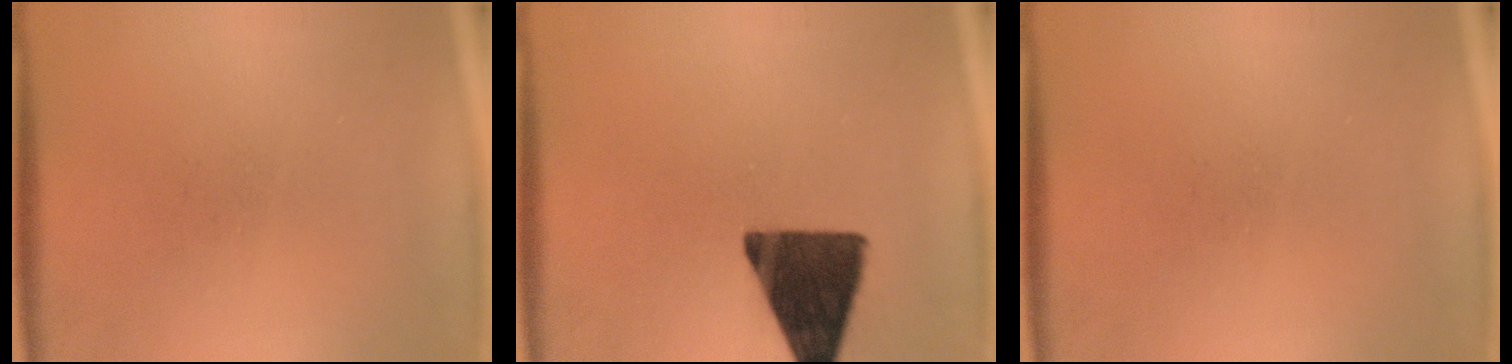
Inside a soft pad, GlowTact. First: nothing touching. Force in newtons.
{"total": 14.7}
{"total": 0.0}